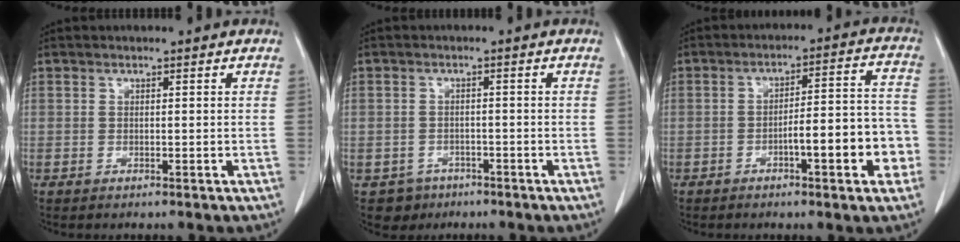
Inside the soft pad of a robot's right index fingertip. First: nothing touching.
{"total": 3.8, "force": [-2.1, 3.2, -0.2], "torque": [0.006, 0.012, -0.030]}
{"total": 10.6, "force": [-3.6, 2.1, 9.7], "torque": [-0.127, 0.029, -0.046]}